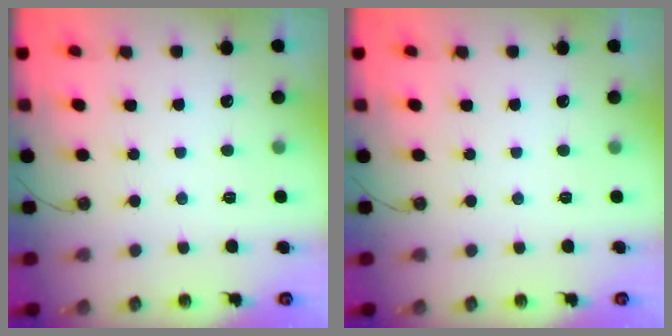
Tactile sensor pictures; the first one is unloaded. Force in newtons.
{"total": 0.0}